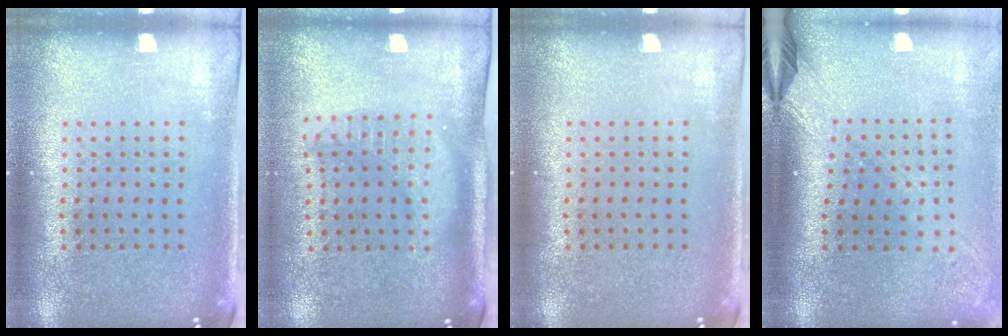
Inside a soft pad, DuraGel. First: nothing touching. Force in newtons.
{"total": 1.8, "press": 1.5, "slide": 1.0}
{"total": 0.0}
{"total": 2.4, "press": 1.8, "slide": 1.6}